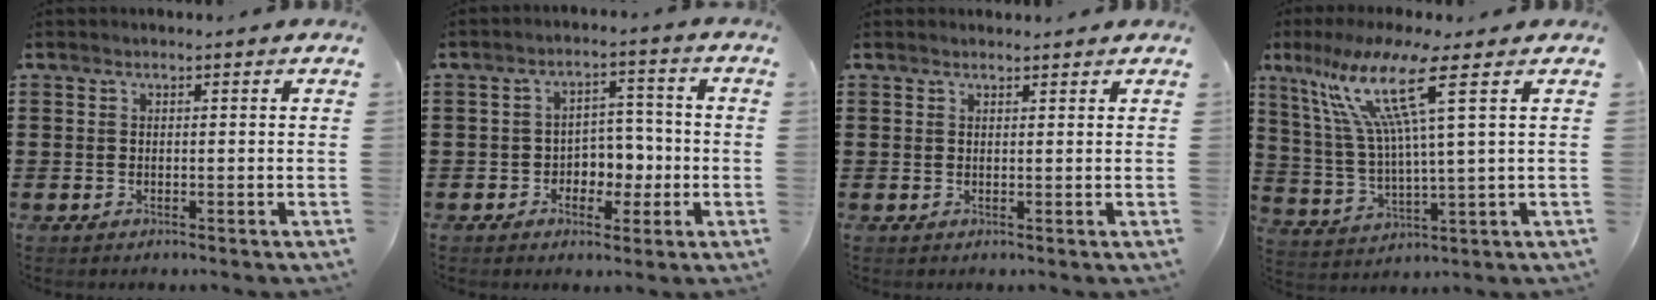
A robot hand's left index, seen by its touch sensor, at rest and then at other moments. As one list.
[{"total": 4.7, "force": [-1.4, 4.0, 2.0], "torque": [-0.043, 0.008, -0.031]}, {"total": 0.9, "force": [0.8, 0.2, 0.0], "torque": [-0.001, 0.002, 0.016]}, {"total": 12.9, "force": [6.5, 0.7, 11.1], "torque": [-0.250, -0.023, 0.101]}]